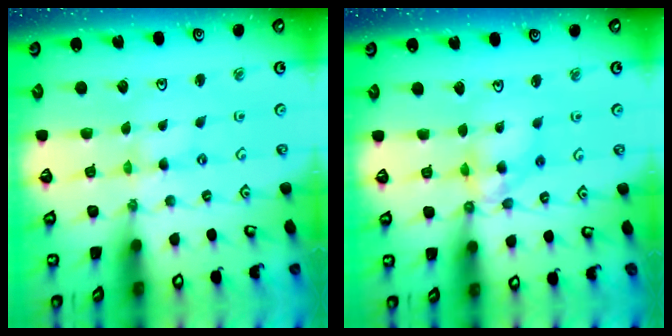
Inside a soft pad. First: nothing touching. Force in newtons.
{"total": 9.6, "press": 9.6, "slide": 1.0}